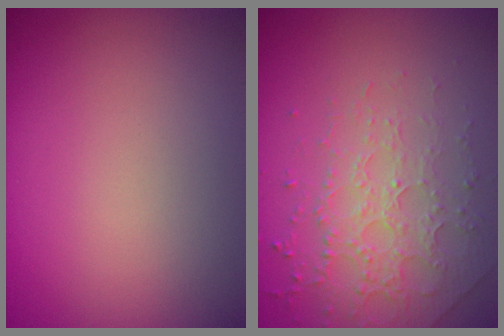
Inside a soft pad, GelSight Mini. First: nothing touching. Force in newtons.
{"total": 2.6, "press": 2.4, "slide": 1.1}